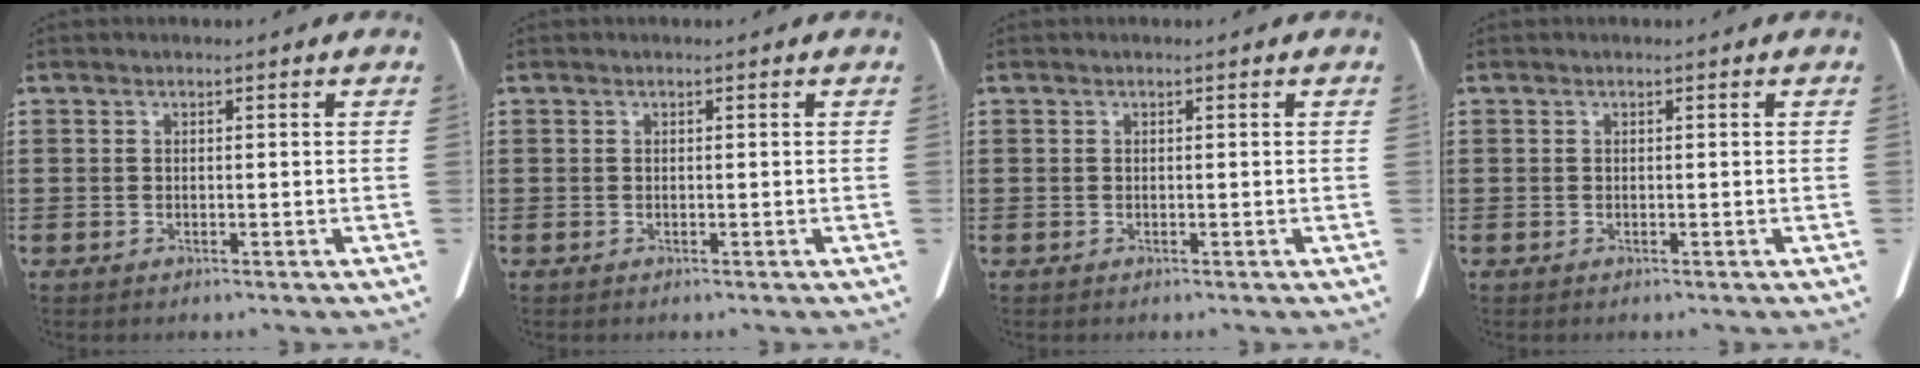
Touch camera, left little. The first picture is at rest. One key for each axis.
{"total": 0.0}
{"total": 0.0}
{"total": 0.0}